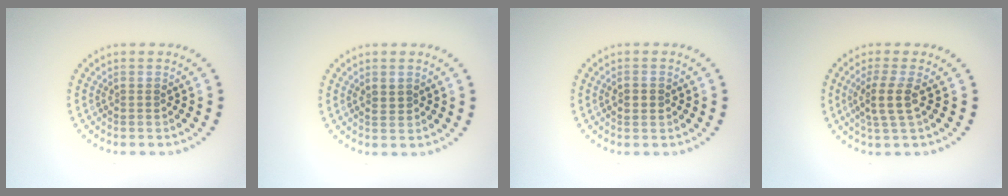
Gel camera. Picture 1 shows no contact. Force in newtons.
{"total": 0.7, "press": 0.6, "slide": 0.4}
{"total": 1.8, "press": 1.8, "slide": 0.1}
{"total": 2.7, "press": 2.3, "slide": 1.5}